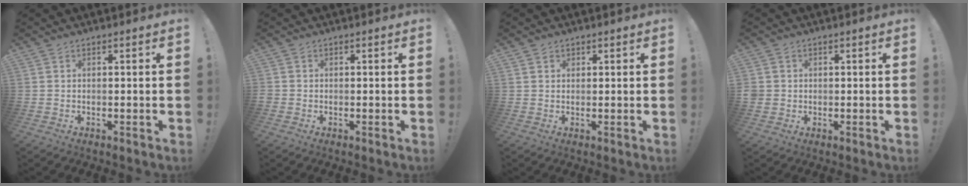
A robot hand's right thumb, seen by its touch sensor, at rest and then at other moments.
{"total": 1.2, "force": [-0.3, 1.1, 0.3], "torque": [-0.005, 0.003, -0.006]}
{"total": 1.4, "force": [0.9, 1.1, 0.2], "torque": [0.002, -0.002, 0.016]}
{"total": 2.3, "force": [0.4, 2.2, 0.6], "torque": [-0.005, 0.001, 0.007]}